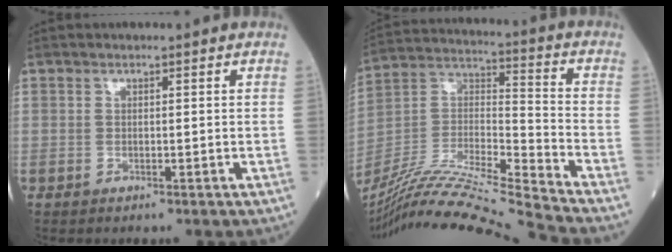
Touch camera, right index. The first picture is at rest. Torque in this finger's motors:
{"motor_torque": [-0.36, -0.52, 0.18, 0.08]}